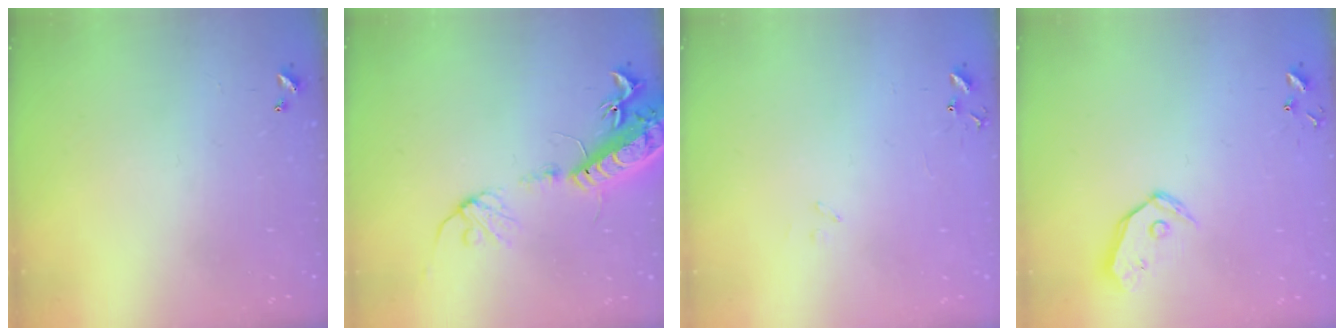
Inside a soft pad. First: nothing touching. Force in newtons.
{"total": 16.6, "press": 16.2, "slide": 3.8}
{"total": 7.8, "press": 7.8, "slide": 0.7}
{"total": 8.7, "press": 8.6, "slide": 1.3}